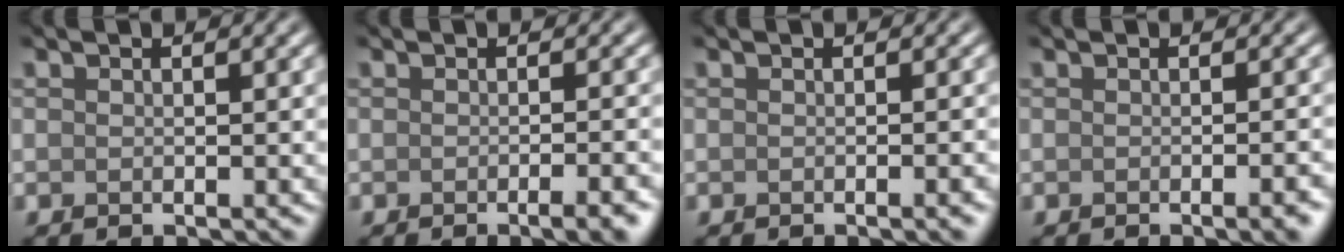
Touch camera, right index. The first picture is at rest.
{"total": 3.3, "force": [-1.5, 0.9, 2.7], "torque": [-0.016, 0.003, -0.023]}
{"total": 2.1, "force": [-0.6, 0.6, 1.9], "torque": [-0.011, 0.001, -0.008]}
{"total": 2.9, "force": [-1.1, 0.9, 2.5], "torque": [-0.016, 0.001, -0.014]}